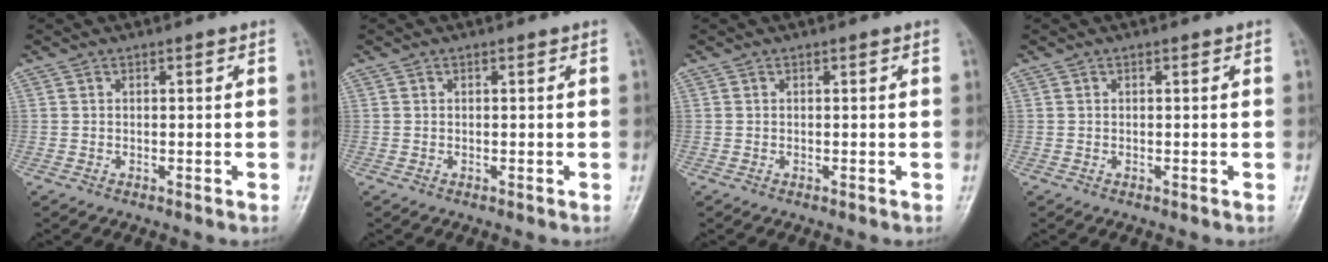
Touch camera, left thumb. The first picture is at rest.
{"total": 0.0}
{"total": 0.0}
{"total": 0.0}